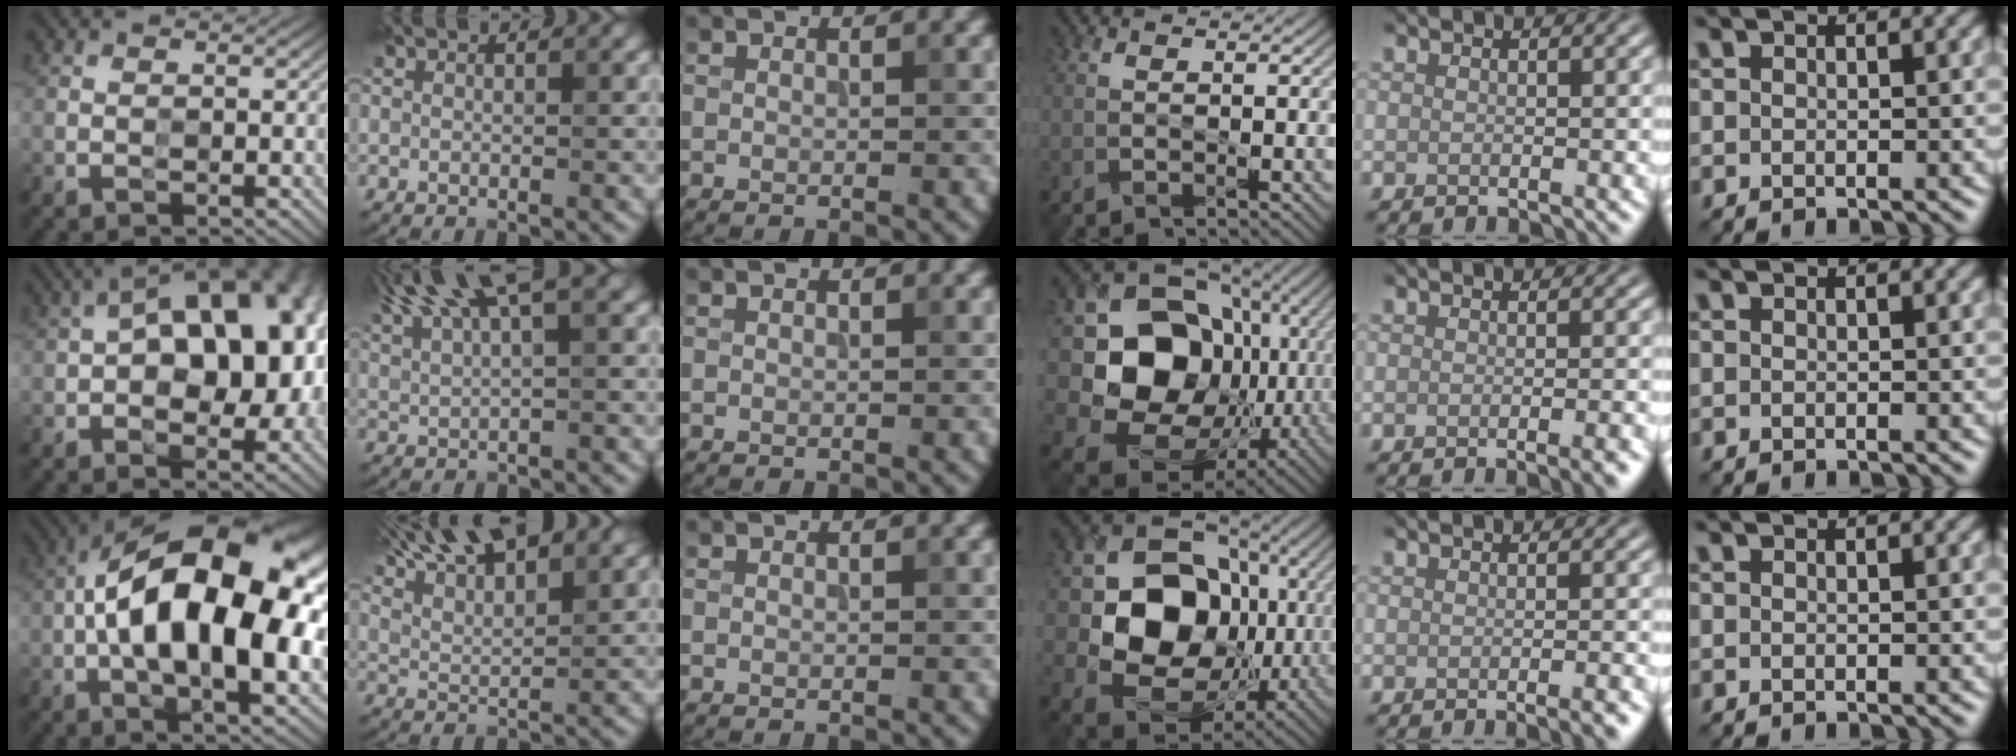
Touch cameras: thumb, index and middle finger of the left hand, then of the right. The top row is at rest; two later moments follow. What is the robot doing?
{"motion": "wipe", "object": "compact mirror"}